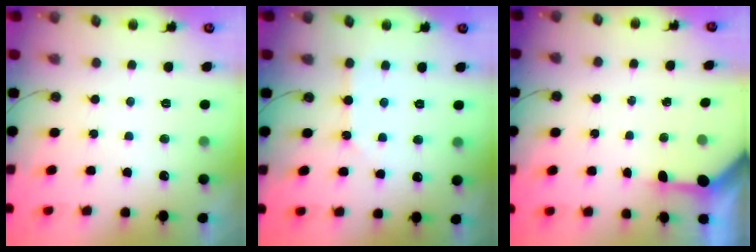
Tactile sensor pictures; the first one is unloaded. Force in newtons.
{"total": 2.4, "press": 2.4, "slide": 0.2}
{"total": 3.2, "press": 3.2, "slide": 0.4}